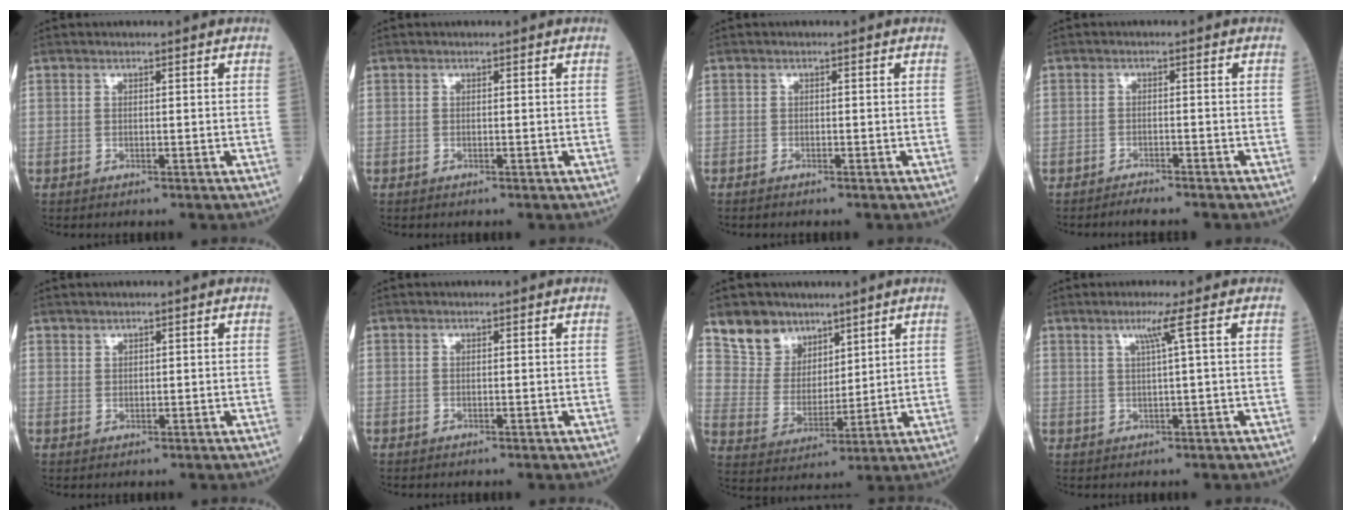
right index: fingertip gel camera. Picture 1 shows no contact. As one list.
[{"total": 0.0}, {"total": 1.4, "force": [-0.9, 0.8, 0.7], "torque": [-0.027, -0.004, -0.013]}, {"total": 3.9, "force": [-3.6, 0.7, 1.4], "torque": [-0.027, -0.005, -0.054]}, {"total": 1.0, "force": [0.6, 0.8, 0.2], "torque": [0.001, 0.004, 0.010]}, {"total": 0.0}, {"total": 10.0, "force": [7.0, 6.8, 1.9], "torque": [-0.050, 0.021, 0.145]}, {"total": 3.1, "force": [1.2, -0.9, 2.8], "torque": [-0.060, -0.002, 0.025]}]